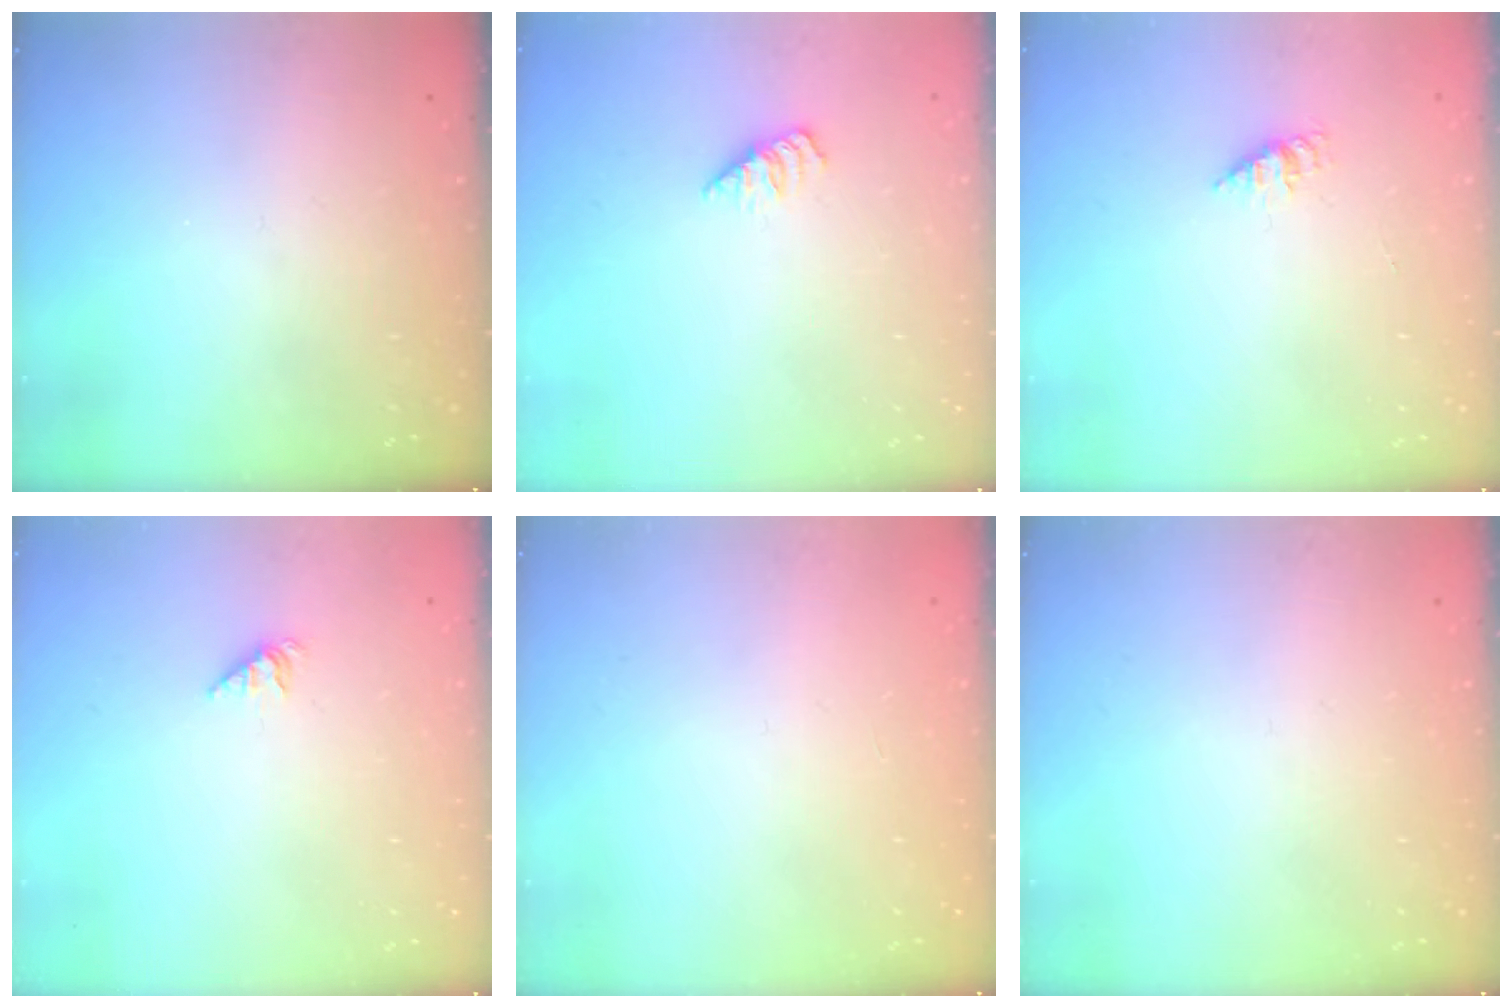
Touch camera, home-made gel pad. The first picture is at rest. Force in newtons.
{"total": 1.7, "press": 1.7, "slide": 0.3}
{"total": 1.1, "press": 1.1, "slide": 0.2}
{"total": 1.9, "press": 1.9, "slide": 0.4}
{"total": 0.0}
{"total": 0.0}